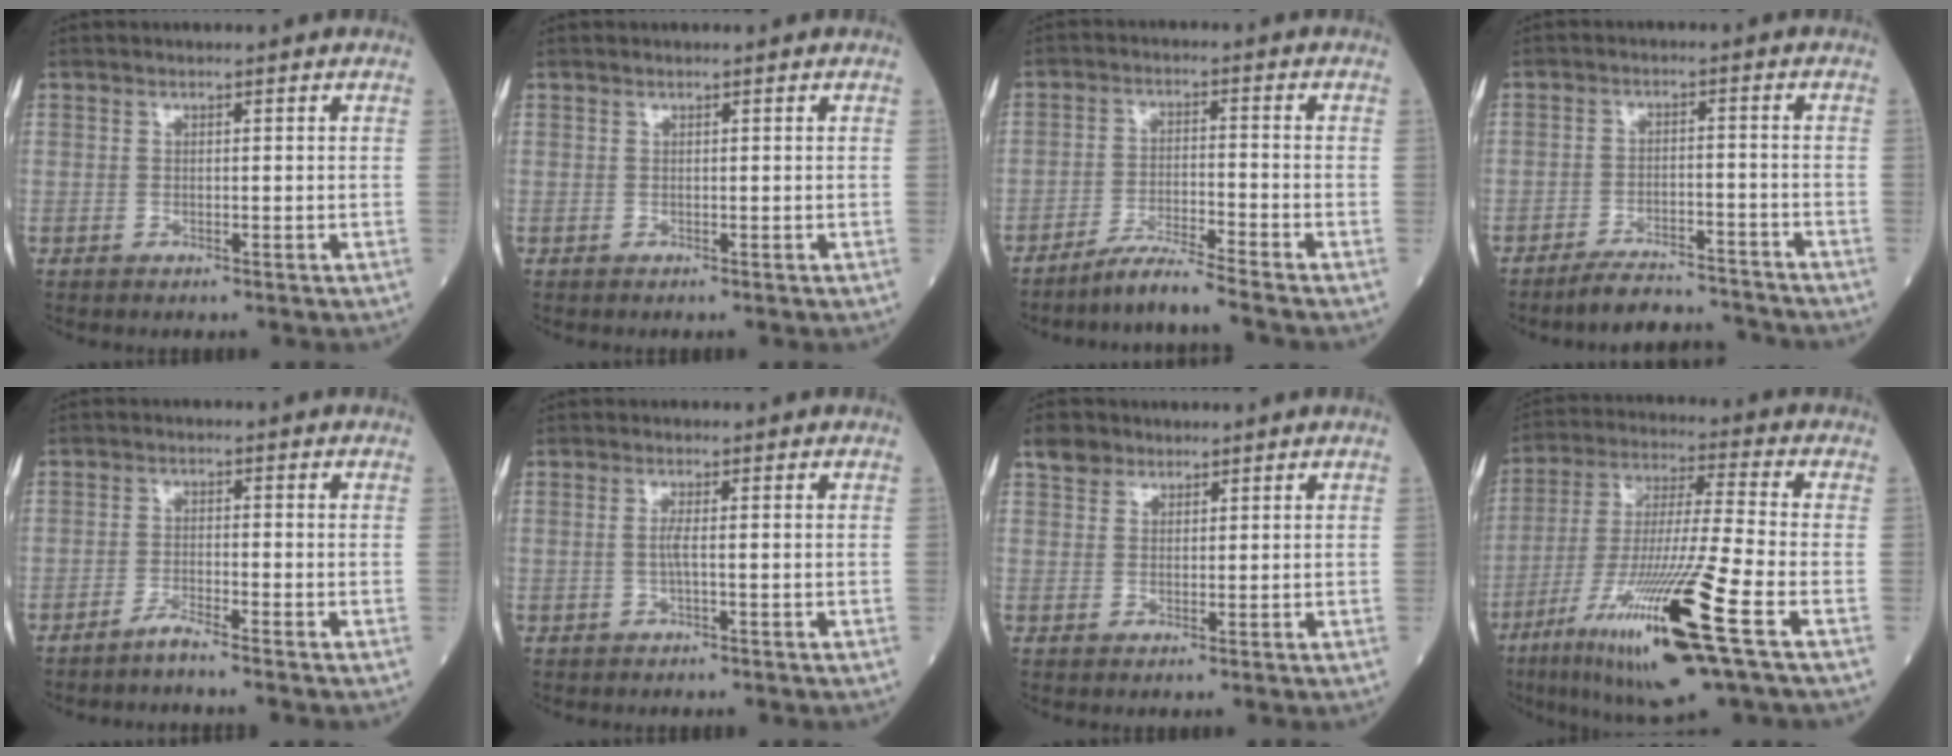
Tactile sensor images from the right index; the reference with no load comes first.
{"total": 0.0}
{"total": 5.8, "force": [-5.2, -1.4, 2.3], "torque": [-0.042, -0.023, -0.101]}
{"total": 8.9, "force": [-8.8, 0.9, 1.6], "torque": [-0.020, 0.008, -0.135]}
{"total": 2.6, "force": [-2.3, -0.7, 0.9], "torque": [-0.023, -0.004, -0.048]}
{"total": 1.4, "force": [-0.1, -0.1, 1.4], "torque": [-0.034, -0.001, -0.005]}
{"total": 2.8, "force": [1.9, 2.0, 0.5], "torque": [-0.012, 0.016, 0.033]}
{"total": 19.8, "force": [-9.0, 0.0, 17.6], "torque": [-0.346, -0.045, -0.165]}